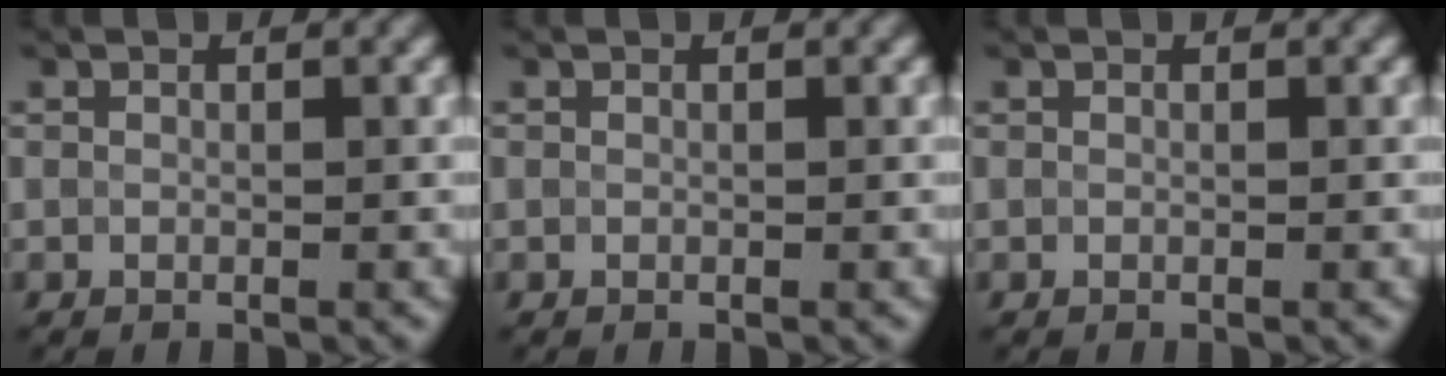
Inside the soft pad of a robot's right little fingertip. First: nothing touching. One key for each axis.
{"total": 0.0}
{"total": 0.0}